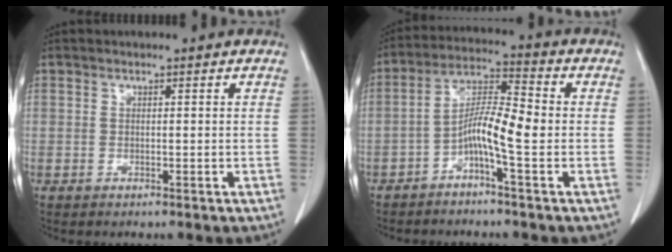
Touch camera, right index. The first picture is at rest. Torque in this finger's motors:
{"motor_torque": [0.38, 0.06, 0.23, 0.11]}